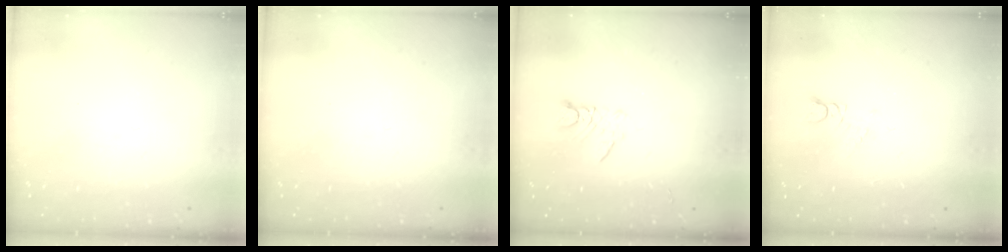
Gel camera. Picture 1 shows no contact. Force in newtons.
{"total": 0.0}
{"total": 3.9, "press": 3.9, "slide": 0.3}
{"total": 1.7, "press": 1.6, "slide": 0.3}